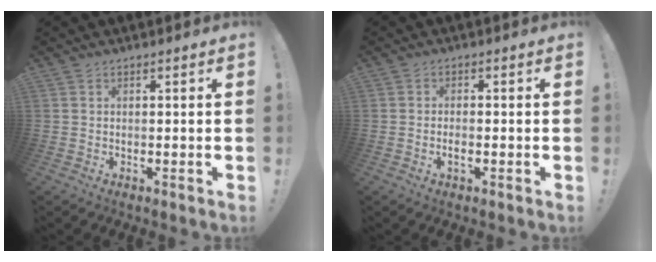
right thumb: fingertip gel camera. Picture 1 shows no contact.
{"total": 1.8, "force": [-1.0, 0.6, 1.4], "torque": [-0.028, 0.005, -0.015]}